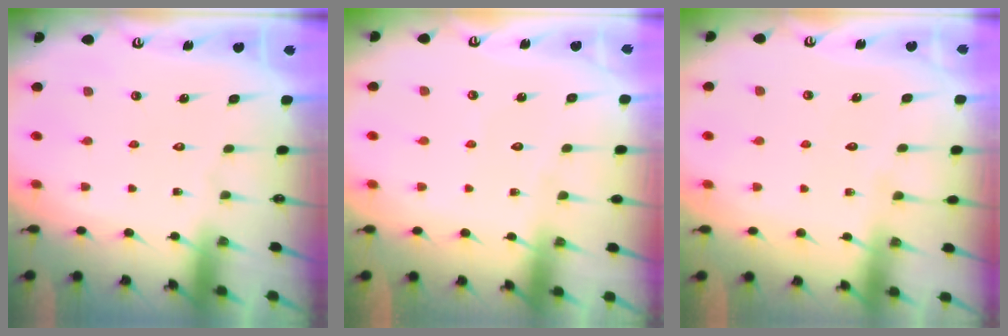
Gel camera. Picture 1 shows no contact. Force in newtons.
{"total": 2.9, "press": 2.9, "slide": 0.3}
{"total": 5.5, "press": 5.5, "slide": 0.6}